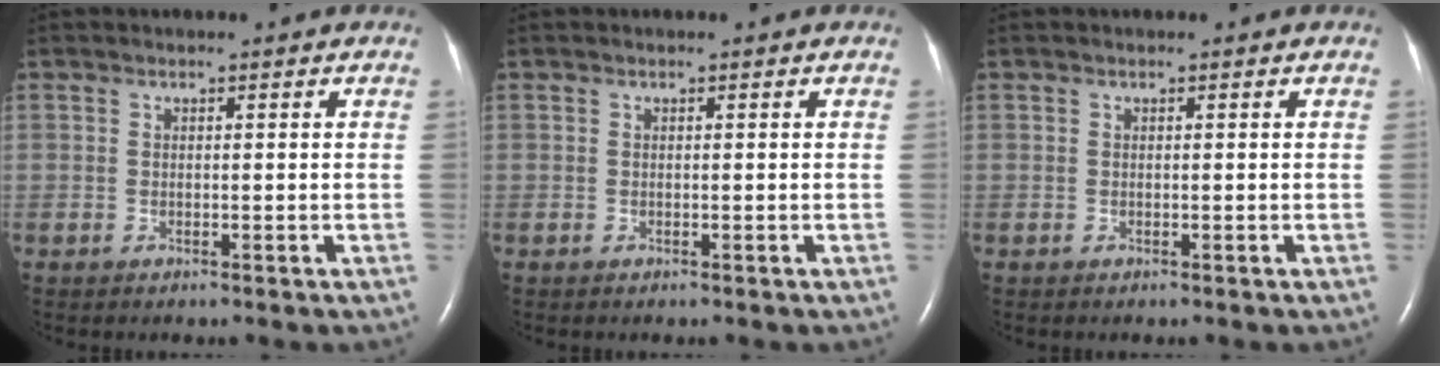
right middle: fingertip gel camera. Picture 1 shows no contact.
{"total": 0.0}
{"total": 0.0}